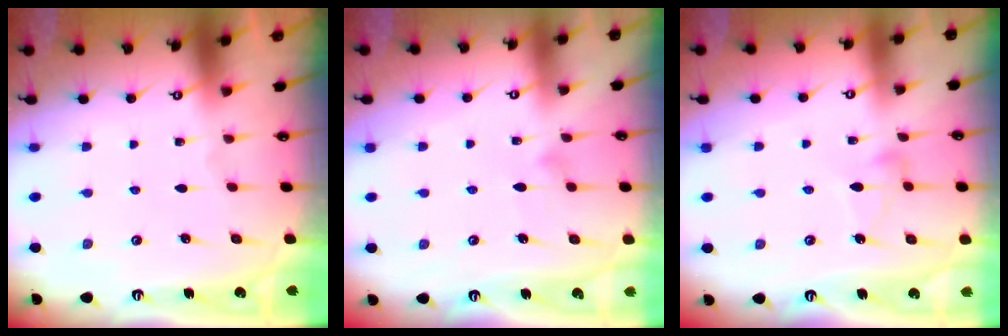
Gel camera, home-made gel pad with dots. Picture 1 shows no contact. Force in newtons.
{"total": 7.7, "press": 7.7, "slide": 0.2}
{"total": 3.6, "press": 3.6, "slide": 0.2}